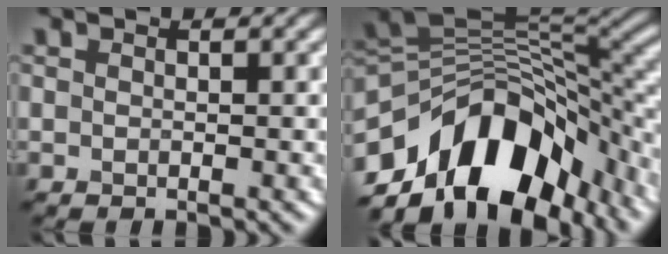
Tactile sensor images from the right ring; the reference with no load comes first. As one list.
[{"total": 13.7, "force": [-6.8, 7.9, 8.8], "torque": [-0.145, 0.018, -0.129]}]